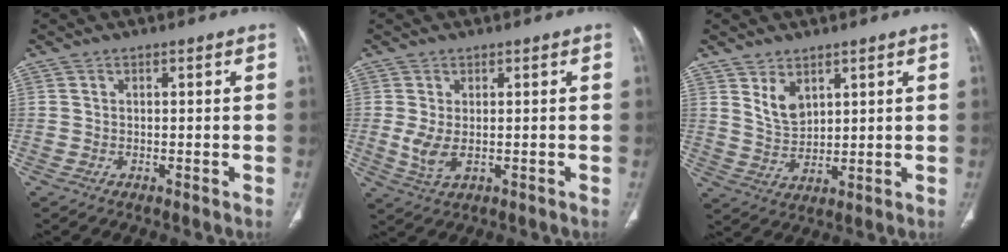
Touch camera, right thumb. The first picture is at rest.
{"total": 4.1, "force": [-0.3, 2.1, 3.5], "torque": [-0.078, -0.011, 0.001]}
{"total": 5.5, "force": [3.0, 3.3, 3.3], "torque": [-0.045, -0.026, 0.067]}